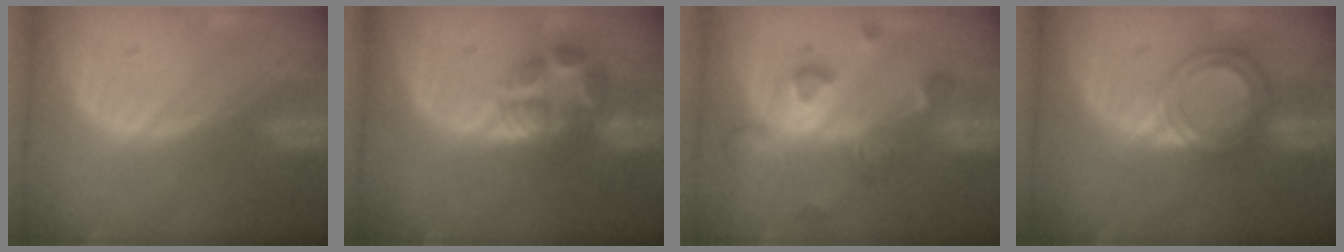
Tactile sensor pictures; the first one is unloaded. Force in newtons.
{"total": 6.0, "press": 6.0, "slide": 0.5}
{"total": 7.9, "press": 7.0, "slide": 3.7}
{"total": 5.9, "press": 5.4, "slide": 2.4}